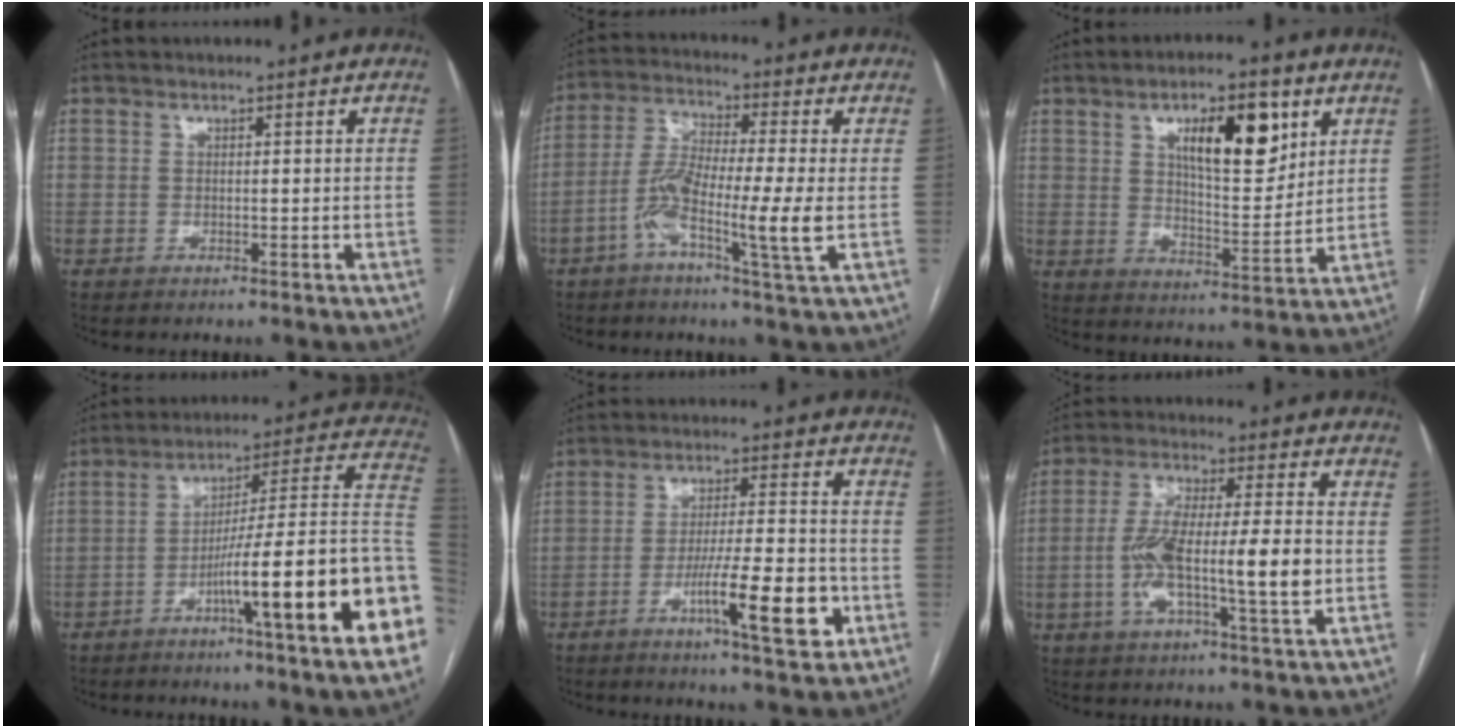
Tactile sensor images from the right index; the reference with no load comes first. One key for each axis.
{"total": 10.5, "fx": -2.9, "fy": 0.0, "fz": 10.1, "tx": -0.202, "ty": -0.002, "tz": -0.062}
{"total": 12.0, "fx": 5.4, "fy": 4.0, "fz": 10.0, "tx": -0.158, "ty": 0.004, "tz": 0.091}
{"total": 23.0, "fx": -7.4, "fy": -0.5, "fz": 21.8, "tx": -0.226, "ty": 0.003, "tz": -0.117}
{"total": 11.7, "fx": -4.8, "fy": 1.1, "fz": 10.6, "tx": -0.174, "ty": -0.002, "tz": -0.074}
{"total": 14.2, "fx": -2.1, "fy": 1.8, "fz": 13.9, "tx": -0.254, "ty": 0.011, "tz": -0.036}